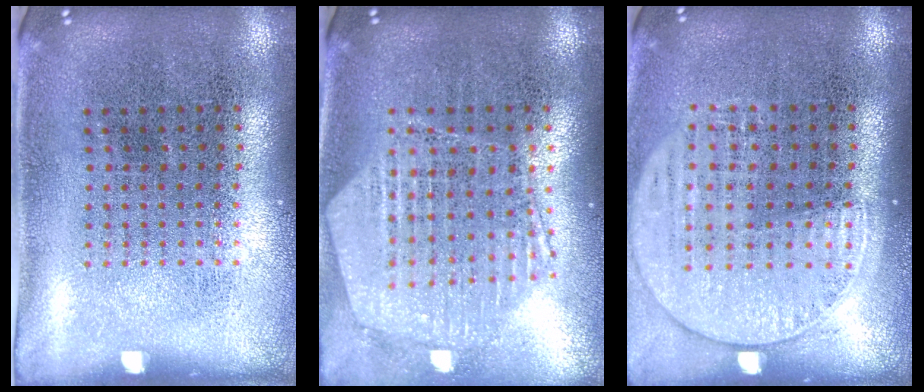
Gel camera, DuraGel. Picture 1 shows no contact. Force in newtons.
{"total": 1.3, "press": 1.2, "slide": 0.3}
{"total": 1.5, "press": 1.4, "slide": 0.6}